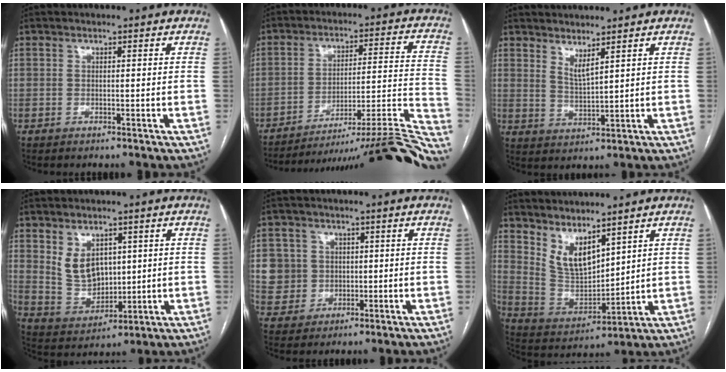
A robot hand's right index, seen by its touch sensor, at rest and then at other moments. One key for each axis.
{"total": 28.4, "fx": -25.7, "fy": -1.3, "fz": 12.0, "tx": -0.065, "ty": -0.004, "tz": -0.347}
{"total": 2.9, "fx": 2.3, "fy": 0.0, "fz": 1.8, "tx": -0.040, "ty": -0.019, "tz": 0.050}
{"total": 7.3, "fx": 2.5, "fy": 5.2, "fz": 4.5, "tx": -0.090, "ty": 0.006, "tz": 0.065}
{"total": 7.1, "fx": 0.9, "fy": 7.0, "fz": 0.4, "tx": -0.013, "ty": 0.022, "tz": 0.025}
{"total": 8.4, "fx": 5.9, "fy": 3.0, "fz": 5.2, "tx": -0.110, "ty": -0.003, "tz": 0.135}